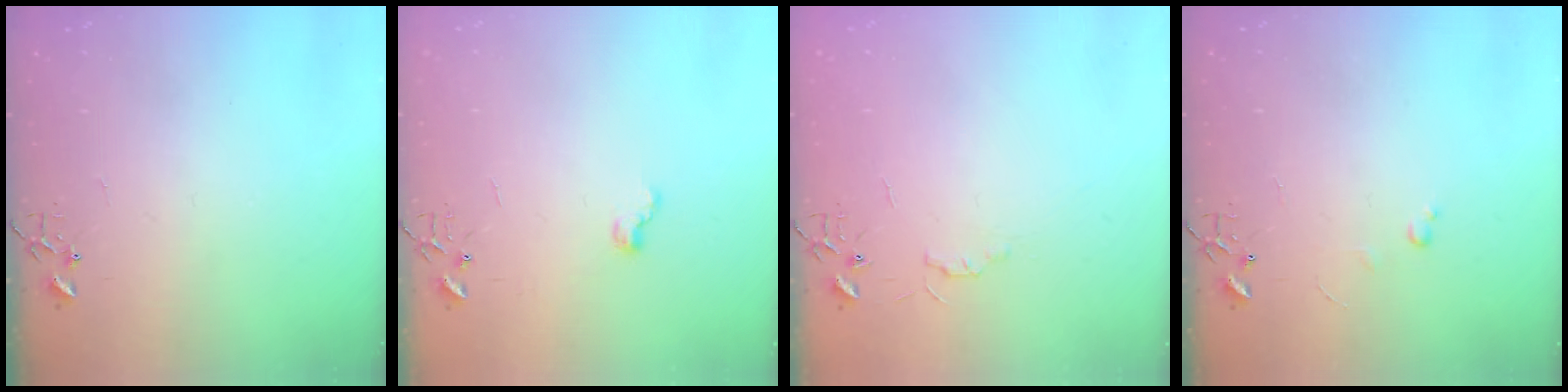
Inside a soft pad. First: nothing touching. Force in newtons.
{"total": 6.1, "press": 6.0, "slide": 0.7}
{"total": 4.3, "press": 4.2, "slide": 0.6}
{"total": 3.3, "press": 3.3, "slide": 0.5}